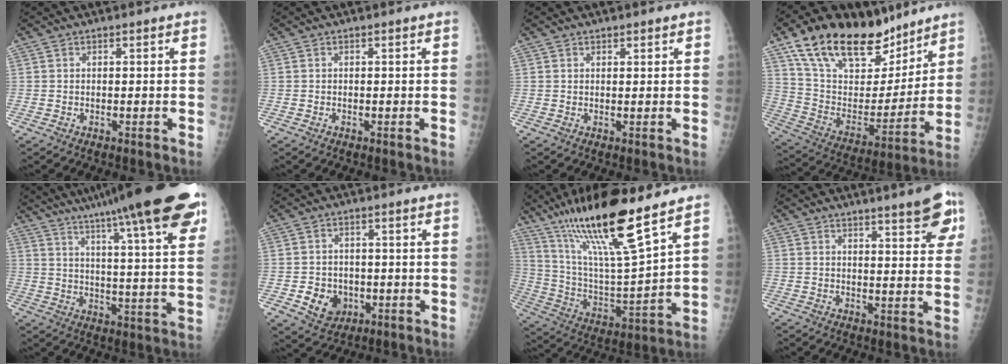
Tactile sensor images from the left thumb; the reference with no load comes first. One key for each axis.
{"total": 0.0}
{"total": 0.9, "fx": 0.6, "fy": 0.5, "fz": 0.3, "tx": 0.002, "ty": -0.004, "tz": 0.007}
{"total": 26.6, "fx": 18.4, "fy": 12.7, "fz": 14.4, "tx": -0.210, "ty": -0.051, "tz": 0.316}
{"total": 28.0, "fx": 19.8, "fy": 3.1, "fz": 19.6, "tx": -0.283, "ty": -0.050, "tz": 0.274}
{"total": 6.7, "fx": -1.8, "fy": 5.6, "fz": 3.1, "tx": -0.025, "ty": 0.007, "tz": -0.021}
{"total": 22.5, "fx": 15.2, "fy": 2.8, "fz": 16.3, "tx": -0.285, "ty": -0.061, "tz": 0.281}
{"total": 8.7, "fx": 5.4, "fy": 1.9, "fz": 6.6, "tx": -0.064, "ty": -0.025, "tz": 0.065}